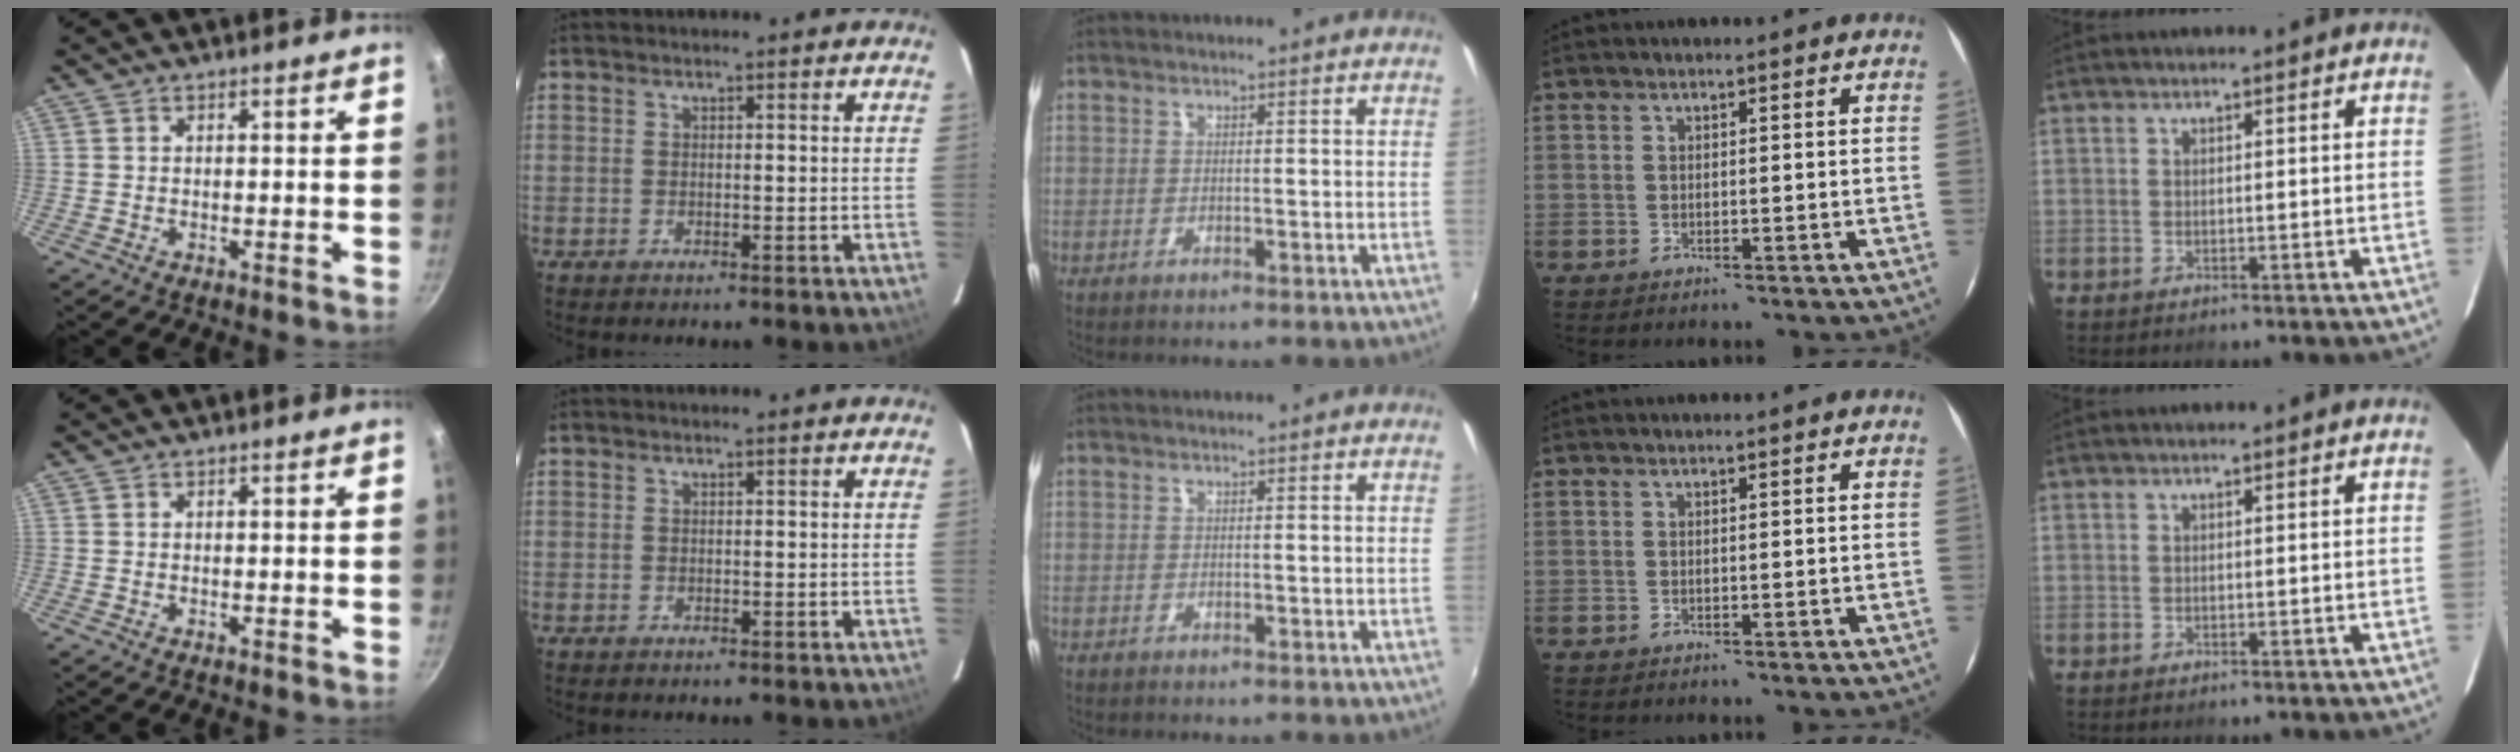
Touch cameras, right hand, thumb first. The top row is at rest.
{}